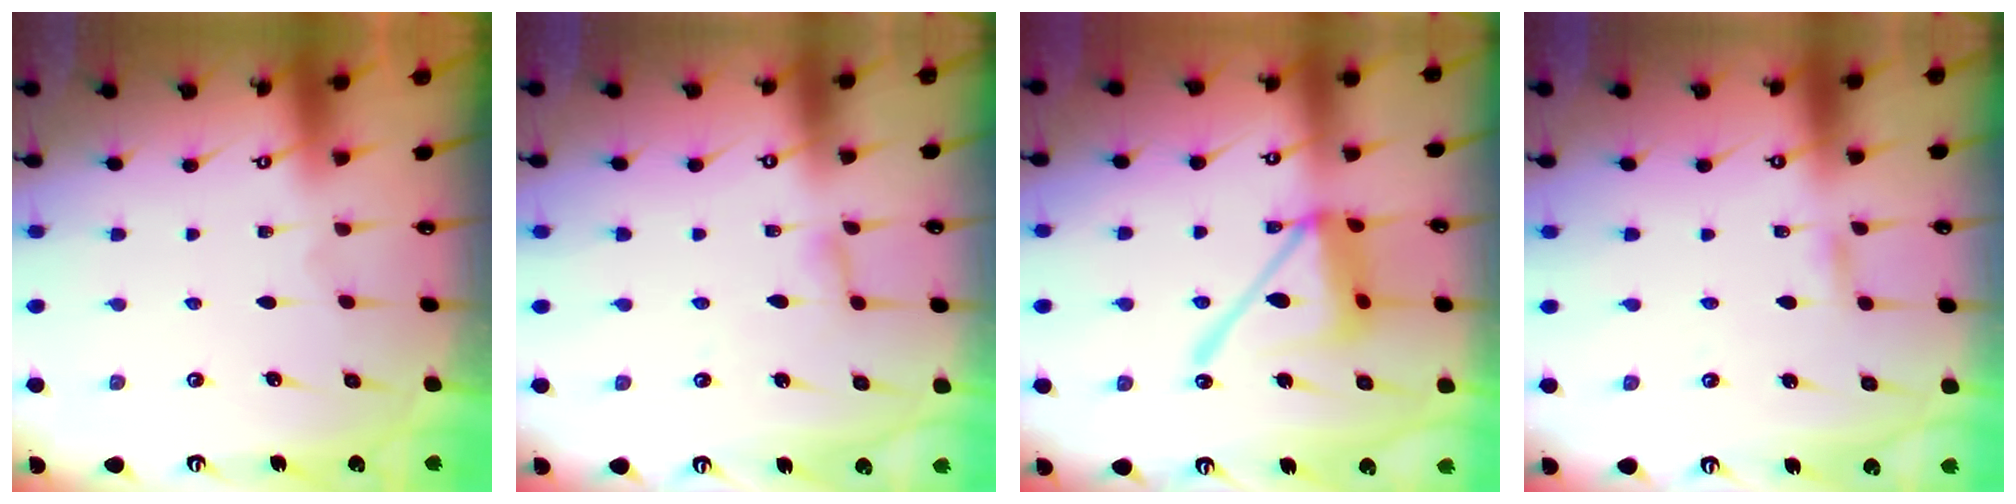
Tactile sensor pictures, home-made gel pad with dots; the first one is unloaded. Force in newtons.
{"total": 2.7, "press": 2.6, "slide": 0.2}
{"total": 14.8, "press": 14.7, "slide": 1.5}
{"total": 2.3, "press": 2.3, "slide": 0.2}